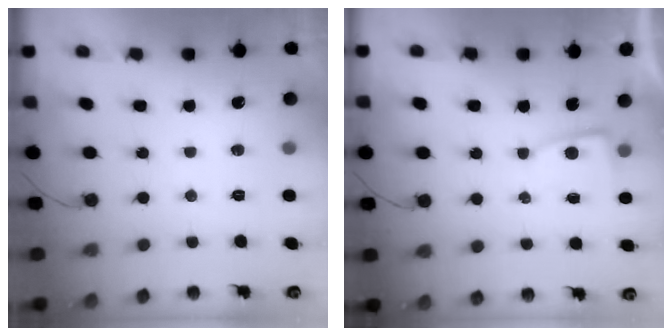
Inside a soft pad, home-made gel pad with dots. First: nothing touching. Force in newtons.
{"total": 2.2, "press": 2.2, "slide": 0.4}